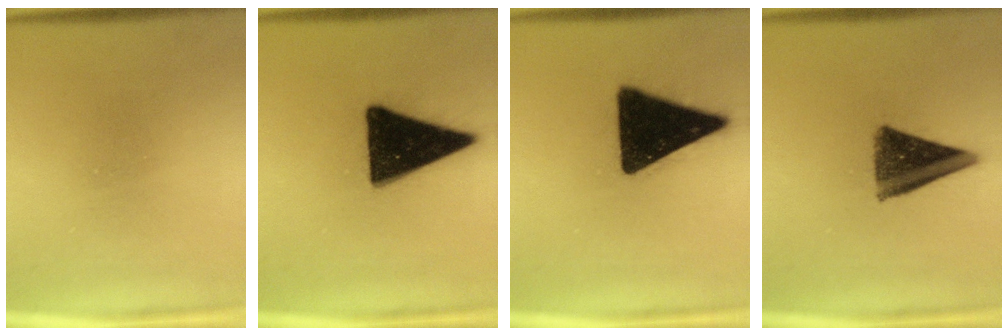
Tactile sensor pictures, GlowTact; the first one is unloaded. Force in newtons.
{"total": 18.3}
{"total": 18.8}
{"total": 10.4}